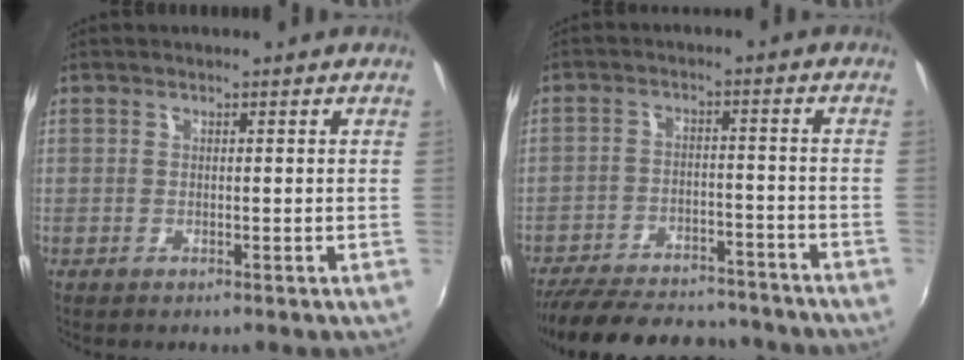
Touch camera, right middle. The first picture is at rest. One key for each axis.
{"total": 22.9, "fx": -19.5, "fy": 7.4, "fz": 9.3, "tx": -0.197, "ty": 0.000, "tz": -0.266}